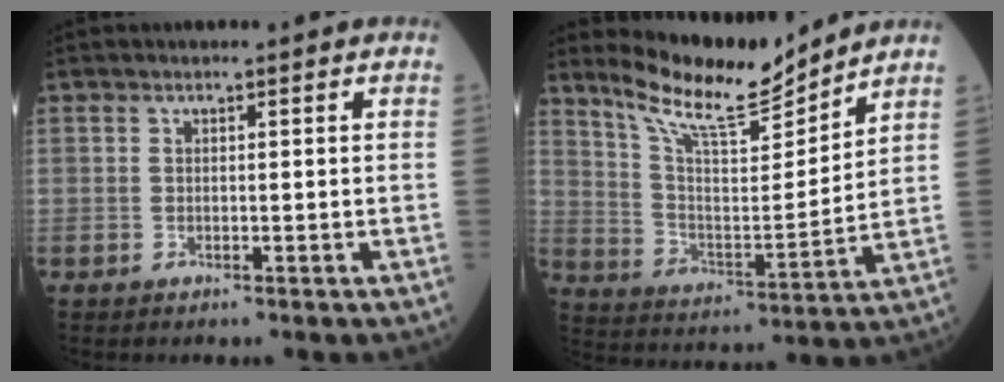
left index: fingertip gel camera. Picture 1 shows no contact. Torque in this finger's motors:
{"motor_torque": [1.07, -1.07, 0.28, 0.07]}